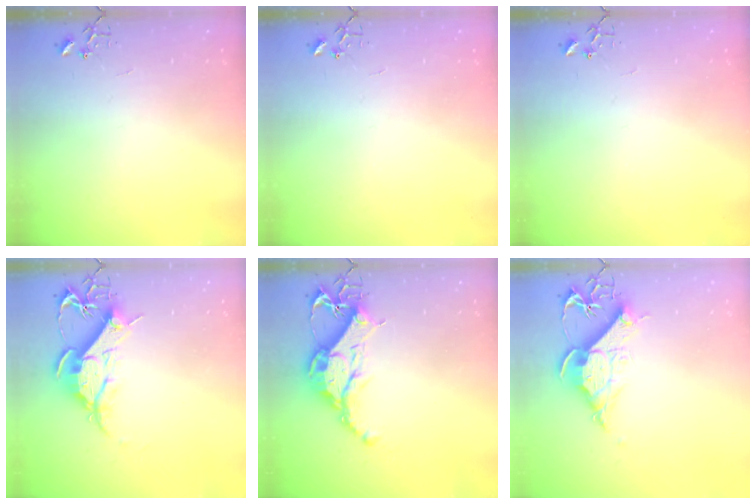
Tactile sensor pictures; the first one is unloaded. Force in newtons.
{"total": 0.0}
{"total": 0.0}
{"total": 12.5, "press": 12.4, "slide": 1.3}
{"total": 13.8, "press": 13.8, "slide": 1.1}
{"total": 12.5, "press": 12.4, "slide": 1.5}